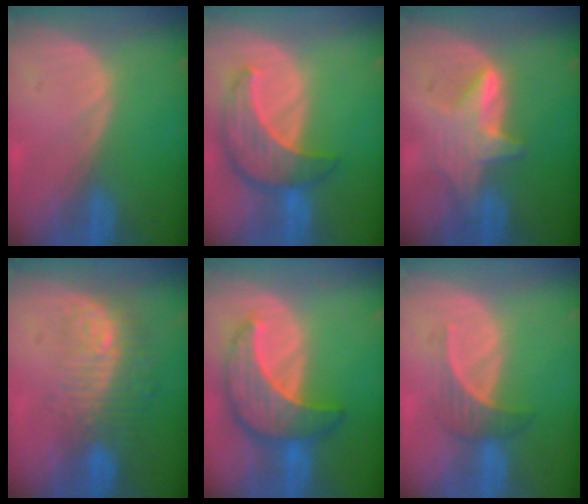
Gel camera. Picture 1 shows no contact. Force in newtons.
{"total": 8.6, "press": 7.8, "slide": 3.7}
{"total": 5.8, "press": 5.8, "slide": 0.9}
{"total": 9.7, "press": 8.3, "slide": 5.1}
{"total": 9.4, "press": 9.3, "slide": 0.9}
{"total": 3.6, "press": 3.5, "slide": 0.9}